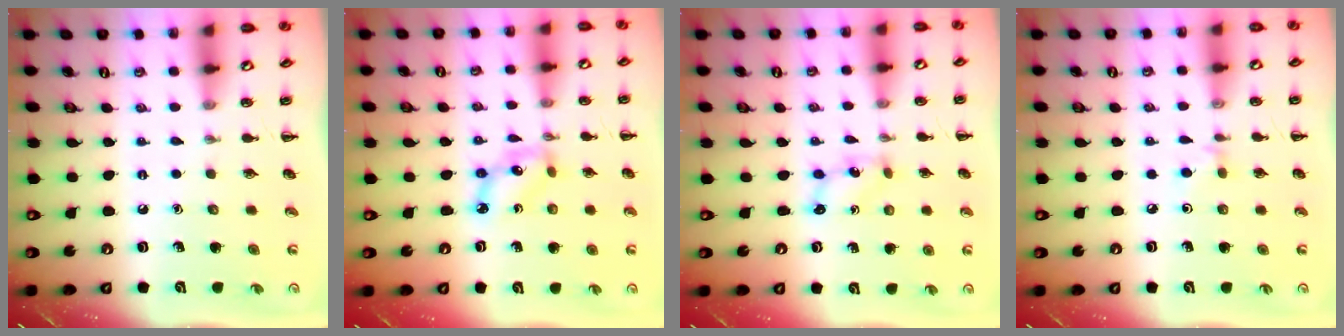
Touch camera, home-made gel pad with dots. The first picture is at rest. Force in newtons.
{"total": 6.2, "press": 6.0, "slide": 1.6}
{"total": 1.8, "press": 1.8, "slide": 0.3}
{"total": 2.6, "press": 2.4, "slide": 1.0}